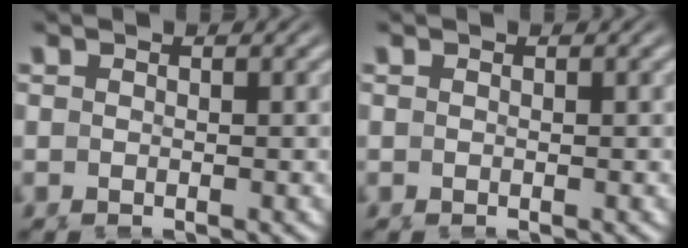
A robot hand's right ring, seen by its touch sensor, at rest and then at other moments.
{"total": 0.0}